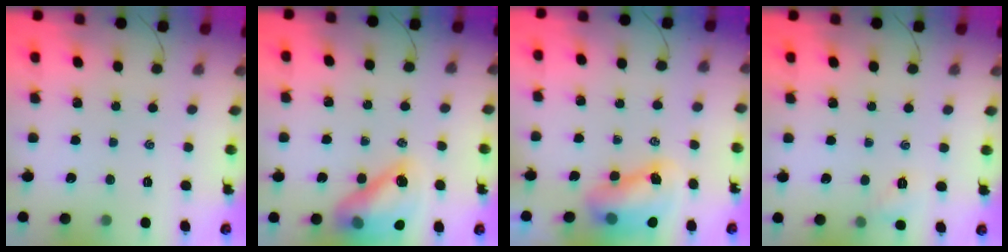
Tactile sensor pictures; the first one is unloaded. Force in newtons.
{"total": 14.4, "press": 13.9, "slide": 4.0}
{"total": 7.9, "press": 7.7, "slide": 1.6}
{"total": 5.9, "press": 5.6, "slide": 1.9}